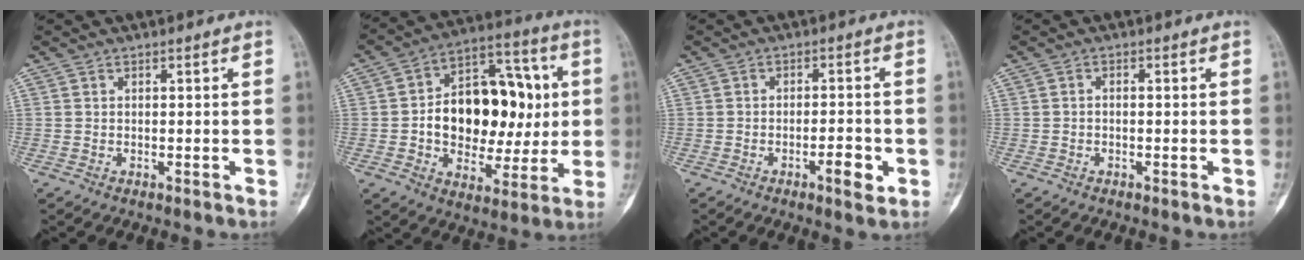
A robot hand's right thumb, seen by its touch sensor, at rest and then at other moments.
{"total": 21.1, "force": [0.7, 14.2, 15.6], "torque": [-0.190, 0.030, 0.017]}
{"total": 4.8, "force": [-2.0, 1.6, 4.1], "torque": [-0.057, 0.009, -0.027]}
{"total": 0.7, "force": [-0.3, 0.4, 0.5], "torque": [-0.008, 0.004, -0.007]}